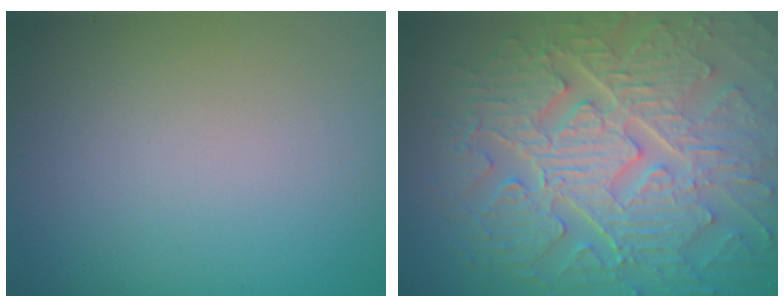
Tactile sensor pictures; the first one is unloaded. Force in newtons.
{"total": 10.4, "press": 7.0, "slide": 7.7}